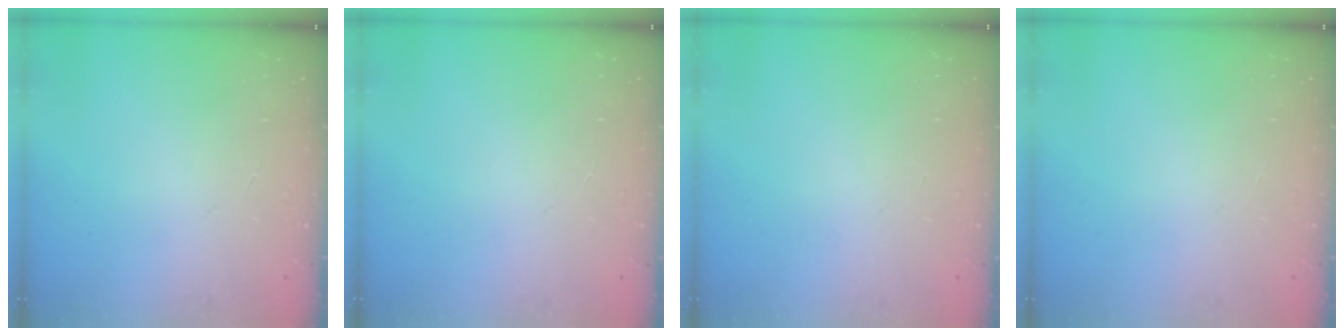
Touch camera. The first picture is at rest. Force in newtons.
{"total": 0.0}
{"total": 0.0}
{"total": 0.0}